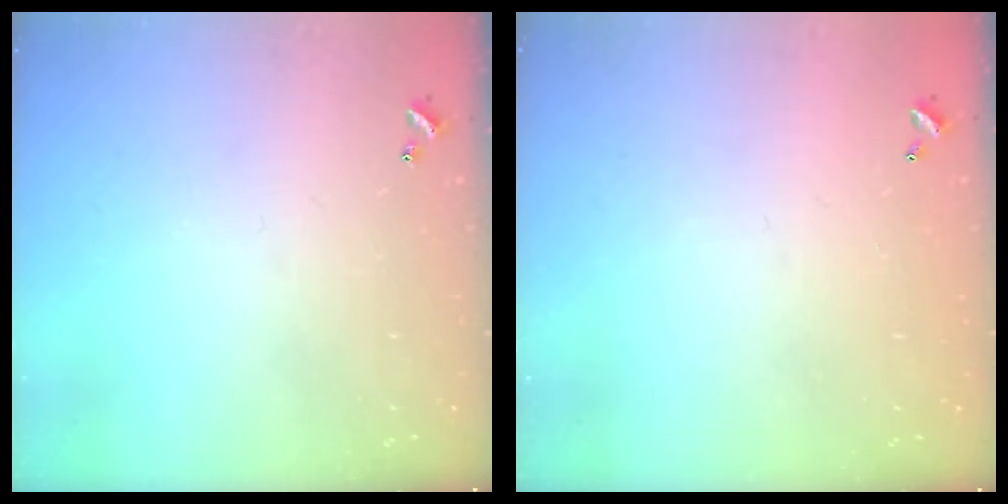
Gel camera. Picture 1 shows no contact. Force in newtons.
{"total": 2.9, "press": 2.9, "slide": 0.1}